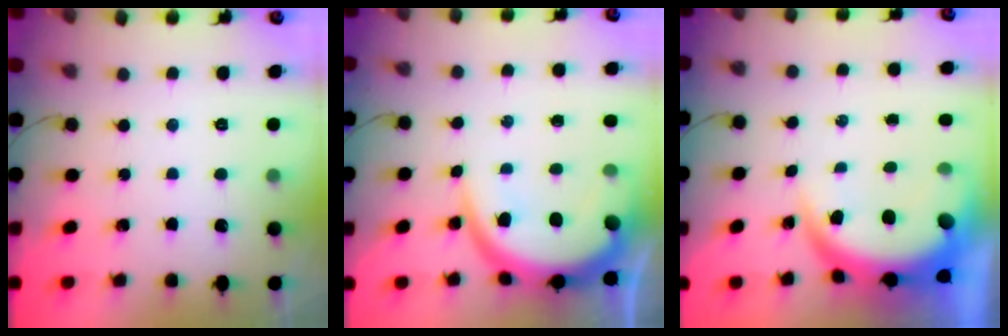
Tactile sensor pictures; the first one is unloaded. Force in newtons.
{"total": 10.8, "press": 10.7, "slide": 1.0}
{"total": 7.8, "press": 7.7, "slide": 1.0}